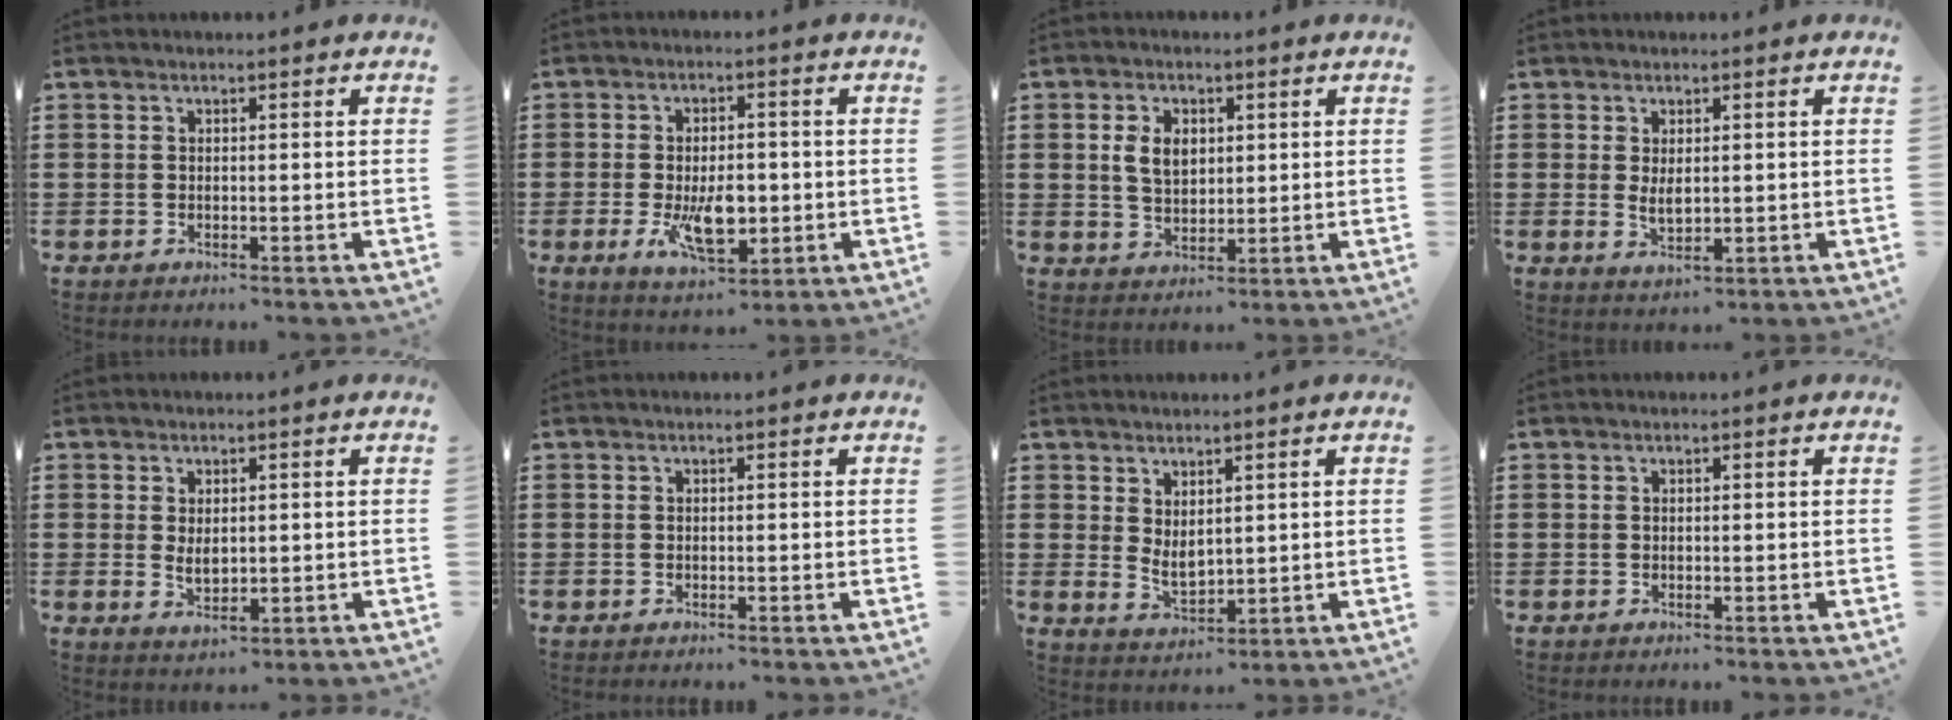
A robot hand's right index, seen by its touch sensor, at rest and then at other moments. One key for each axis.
{"total": 7.7, "fx": -1.5, "fy": 3.8, "fz": 6.5, "tx": -0.112, "ty": -0.006, "tz": -0.027}
{"total": 4.7, "fx": 0.9, "fy": 3.2, "fz": 3.4, "tx": -0.074, "ty": 0.006, "tz": 0.011}
{"total": 2.9, "fx": 0.4, "fy": 1.3, "fz": 2.6, "tx": -0.052, "ty": 0.003, "tz": 0.007}
{"total": 2.6, "fx": 0.5, "fy": 1.3, "fz": 2.2, "tx": -0.044, "ty": 0.005, "tz": 0.008}
{"total": 0.0}
{"total": 2.9, "fx": 1.6, "fy": 1.5, "fz": 1.9, "tx": -0.039, "ty": 0.000, "tz": 0.032}
{"total": 0.0}